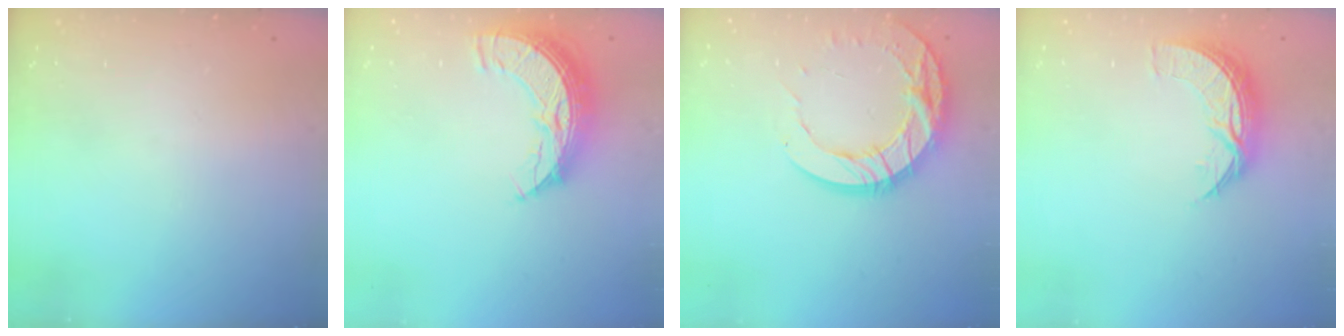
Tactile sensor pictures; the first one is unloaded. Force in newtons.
{"total": 10.9, "press": 10.9, "slide": 0.9}
{"total": 14.8, "press": 14.7, "slide": 1.1}
{"total": 8.4, "press": 8.4, "slide": 0.2}